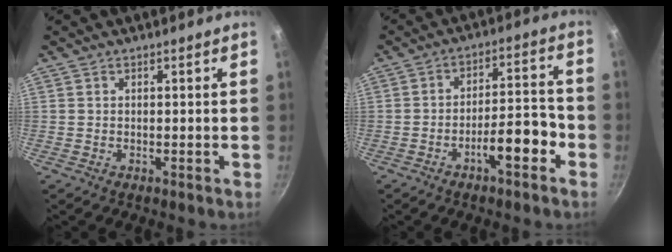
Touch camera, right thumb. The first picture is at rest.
{"total": 8.9, "force": [-4.3, 2.9, 7.2], "torque": [-0.091, 0.049, -0.066]}